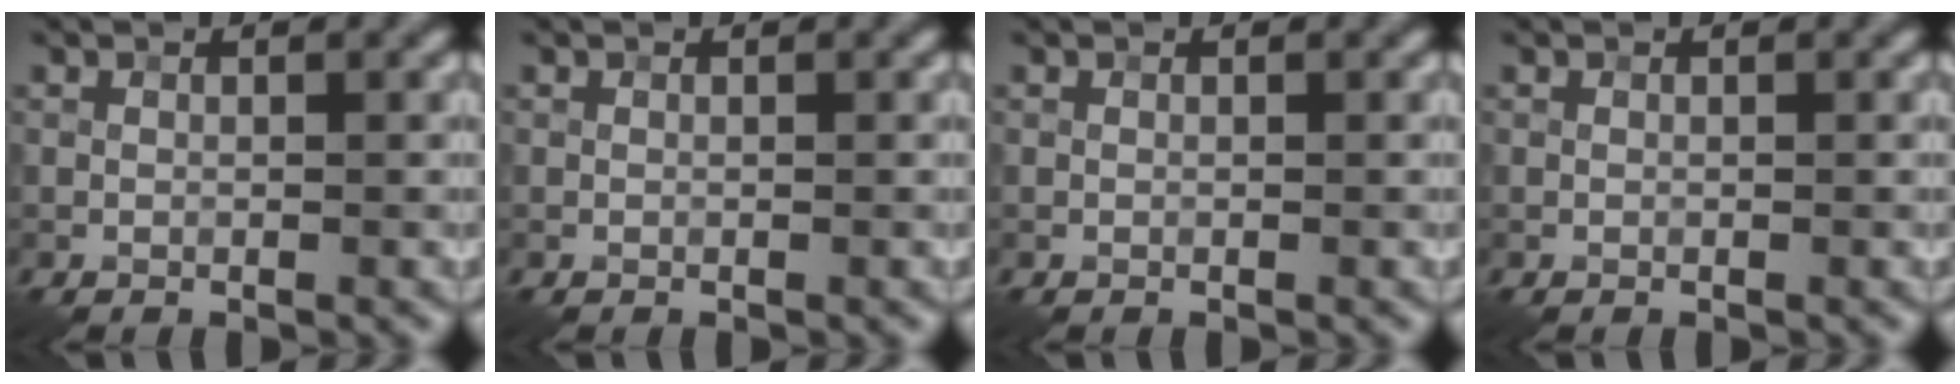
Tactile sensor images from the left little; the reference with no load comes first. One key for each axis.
{"total": 0.0}
{"total": 0.0}
{"total": 0.0}